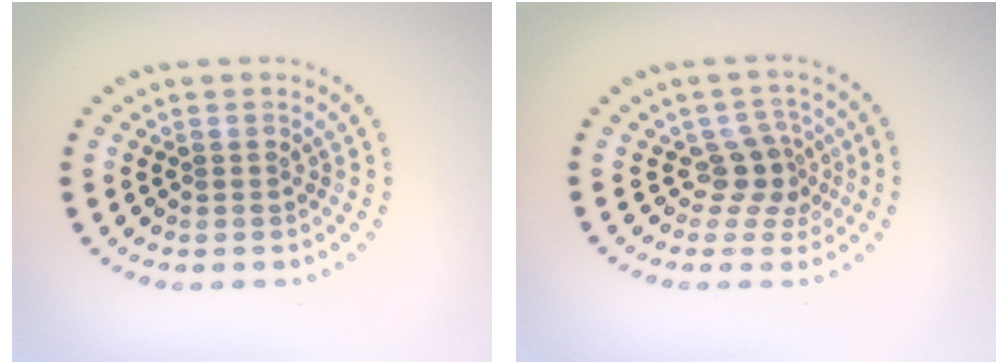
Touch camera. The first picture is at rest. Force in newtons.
{"total": 2.6, "press": 1.8, "slide": 1.8}